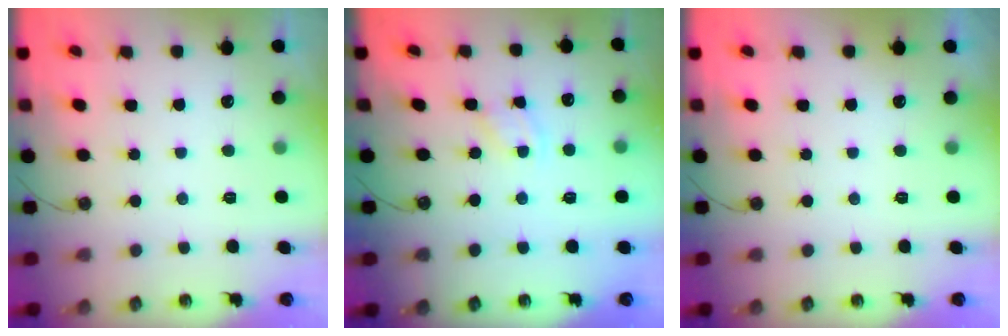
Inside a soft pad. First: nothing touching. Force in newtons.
{"total": 1.9, "press": 1.8, "slide": 0.3}
{"total": 0.0}